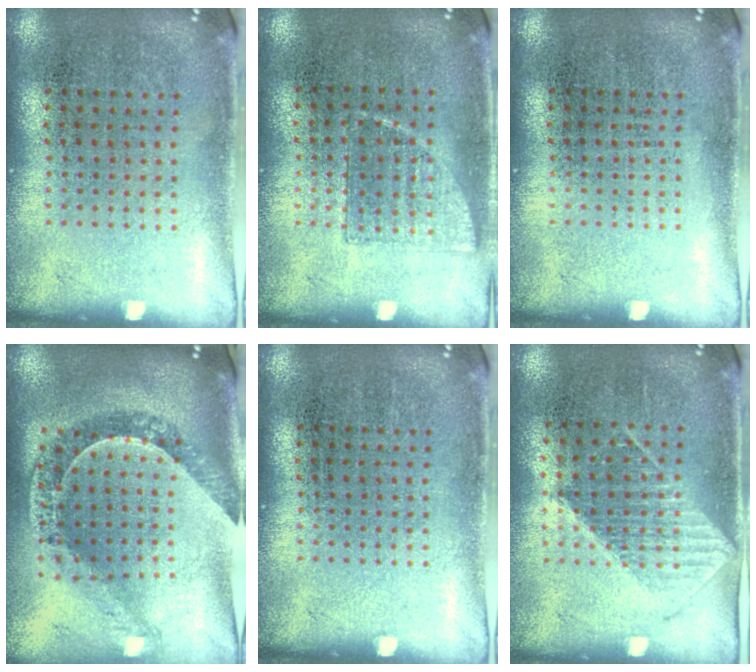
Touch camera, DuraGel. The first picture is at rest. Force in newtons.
{"total": 0.6, "press": 0.6, "slide": 0.3}
{"total": 0.0}
{"total": 1.1, "press": 1.1, "slide": 0.3}
{"total": 0.0}
{"total": 1.1, "press": 1.0, "slide": 0.4}